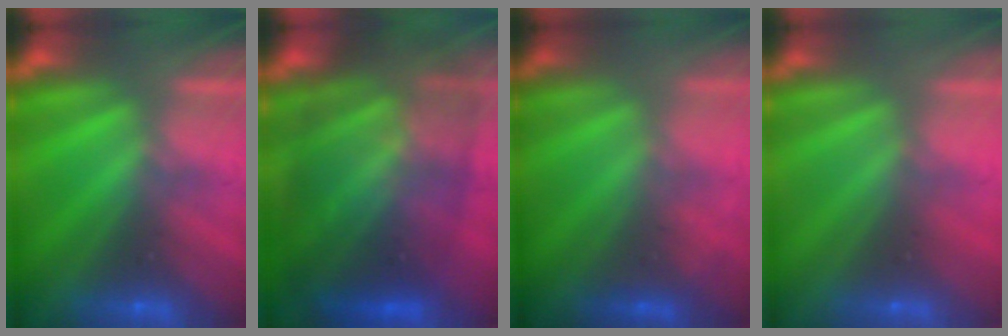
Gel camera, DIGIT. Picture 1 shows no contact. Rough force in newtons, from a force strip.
{"total": 10.6}
{"total": 1.9}
{"total": 2.8}